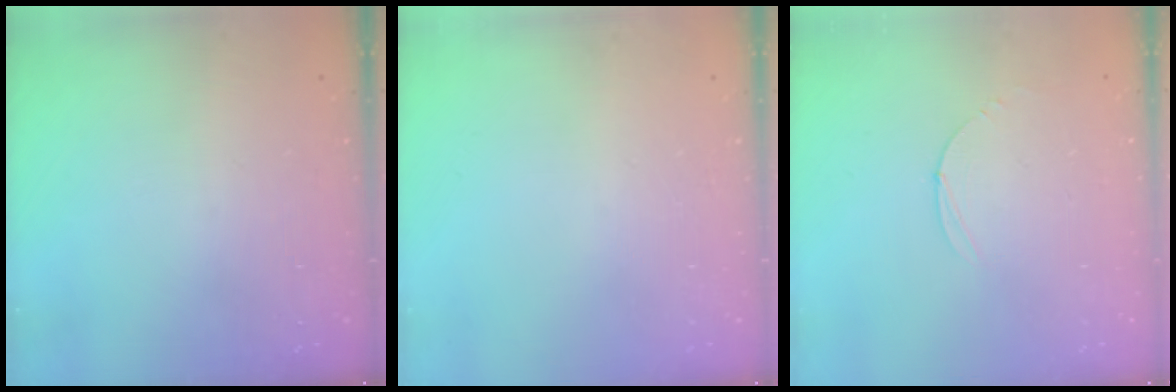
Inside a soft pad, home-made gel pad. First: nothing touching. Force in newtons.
{"total": 0.0}
{"total": 2.8, "press": 2.8, "slide": 0.3}